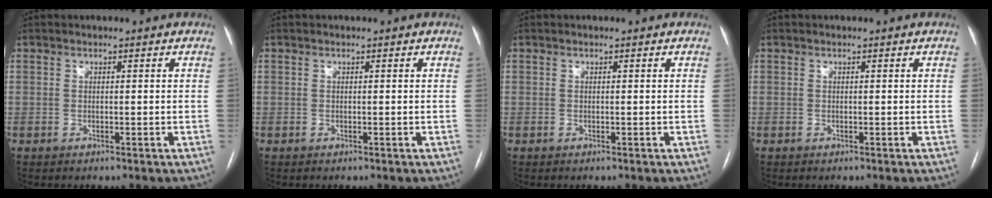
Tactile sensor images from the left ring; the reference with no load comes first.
{"total": 0.0}
{"total": 0.0}
{"total": 0.0}